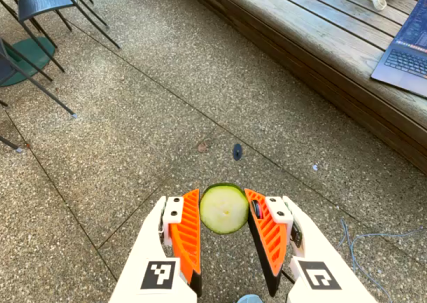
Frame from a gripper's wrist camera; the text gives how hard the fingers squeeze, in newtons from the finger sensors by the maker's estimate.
{"total": 7.1, "left": 6.9, "right": 7.4}